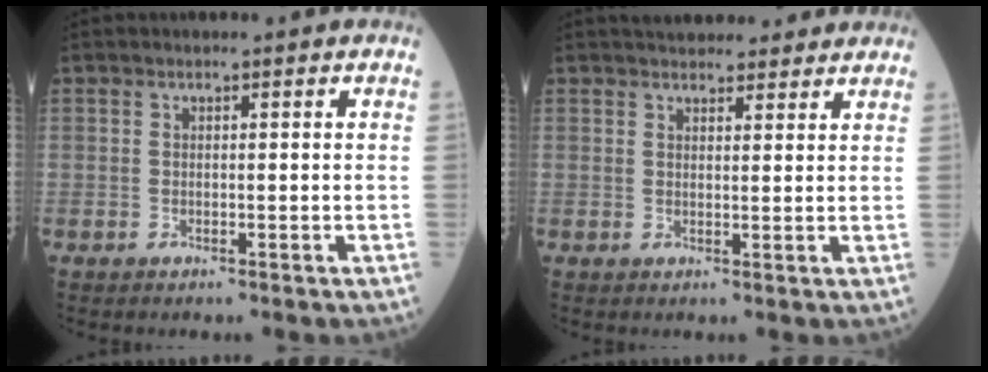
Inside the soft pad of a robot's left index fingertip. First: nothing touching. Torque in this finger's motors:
{"motor_torque": [0.22, -0.34, 0.26, 0.03]}